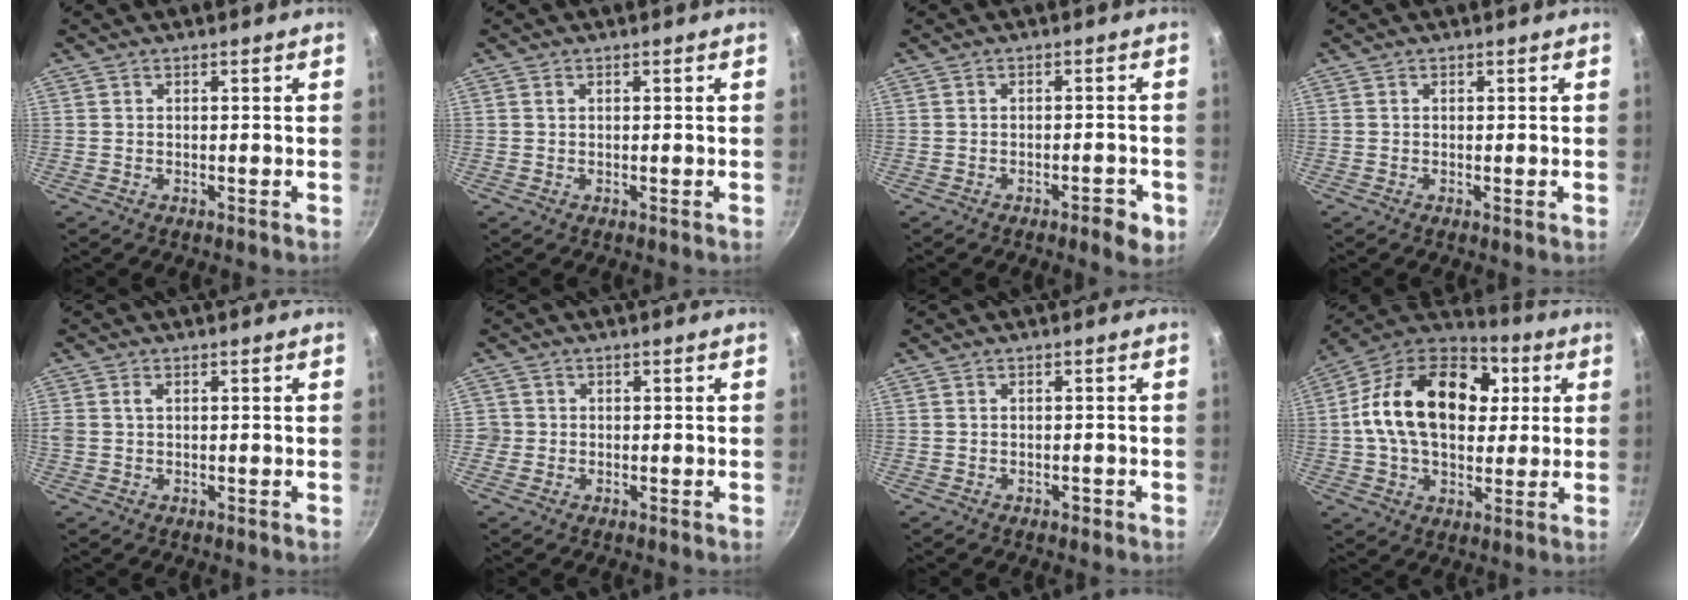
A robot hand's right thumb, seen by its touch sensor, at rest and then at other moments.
{"total": 0.5, "force": [0.2, 0.4, 0.3], "torque": [-0.005, 0.000, 0.003]}
{"total": 4.2, "force": [-2.1, 1.4, 3.3], "torque": [-0.038, 0.008, -0.028]}
{"total": 0.6, "force": [0.0, 0.1, 0.6], "torque": [-0.013, -0.004, -0.001]}
{"total": 1.9, "force": [0.5, 1.3, 1.3], "torque": [-0.038, 0.008, 0.013]}
{"total": 2.1, "force": [-0.2, 2.1, 0.0], "torque": [0.015, 0.008, -0.005]}
{"total": 0.9, "force": [-0.5, 0.6, 0.5], "torque": [-0.003, 0.002, -0.008]}
{"total": 23.3, "force": [3.3, 15.5, 17.1], "torque": [-0.274, 0.019, 0.050]}